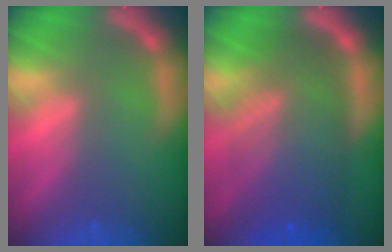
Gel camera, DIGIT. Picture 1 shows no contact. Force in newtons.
{"total": 10.0}